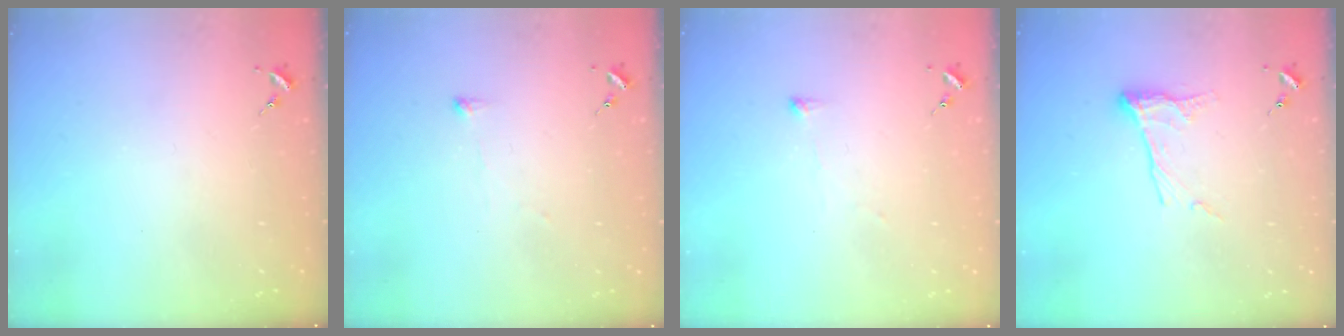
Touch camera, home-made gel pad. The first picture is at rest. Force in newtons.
{"total": 2.8, "press": 2.7, "slide": 0.5}
{"total": 2.8, "press": 2.7, "slide": 0.5}
{"total": 10.0, "press": 10.0, "slide": 0.7}